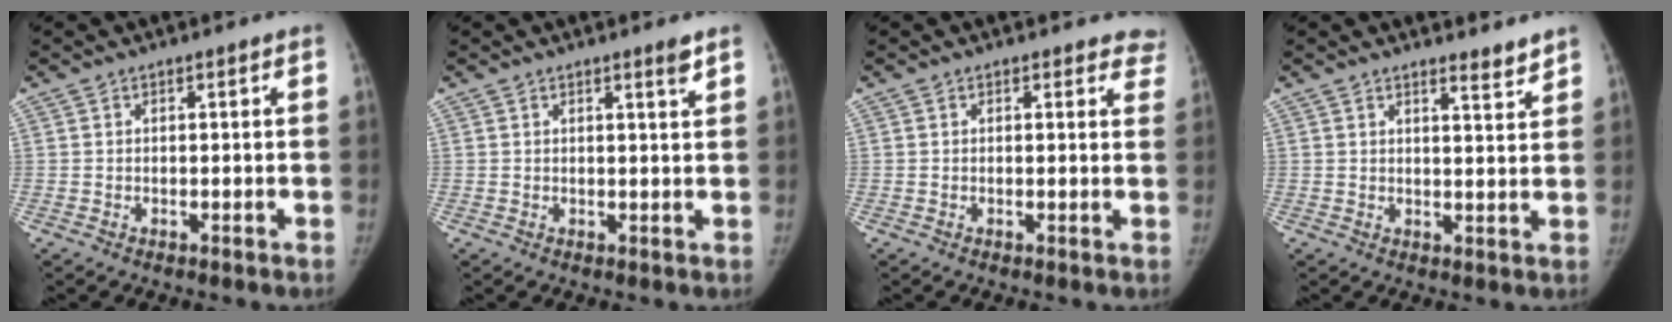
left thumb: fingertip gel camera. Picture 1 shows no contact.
{"total": 1.8, "force": [1.3, 0.0, 1.3], "torque": [-0.015, -0.011, 0.019]}
{"total": 4.3, "force": [3.8, 2.0, 0.5], "torque": [0.037, -0.016, 0.016]}
{"total": 3.2, "force": [2.9, 0.4, 1.2], "torque": [-0.010, -0.029, 0.039]}